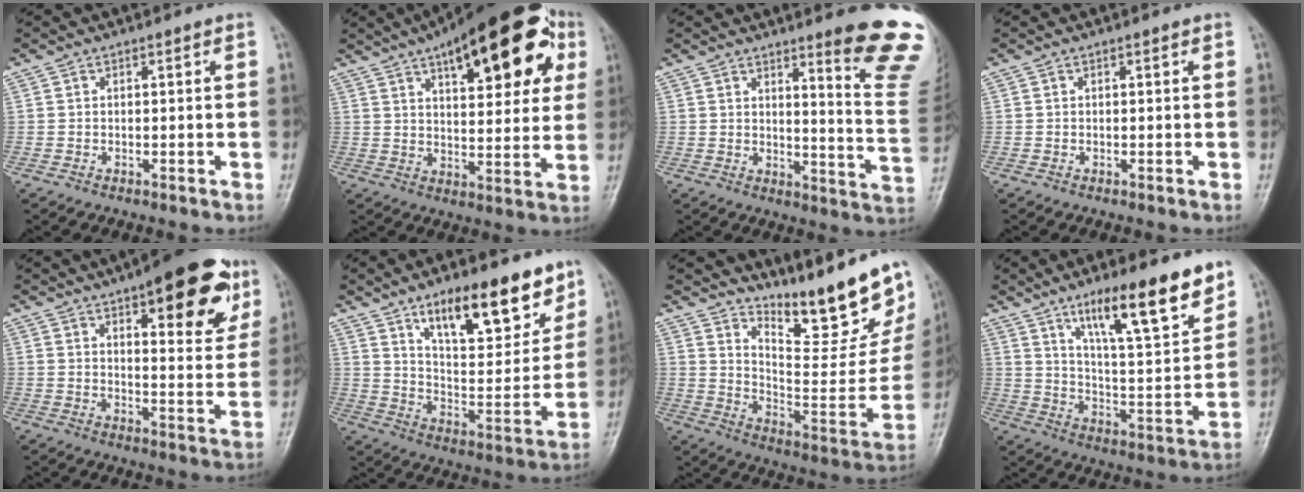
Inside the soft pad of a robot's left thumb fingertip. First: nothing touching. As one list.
[{"total": 24.8, "force": [11.5, 9.7, 19.7], "torque": [-0.248, 0.001, 0.162]}, {"total": 15.2, "force": [10.7, 1.3, 10.8], "torque": [-0.104, -0.095, 0.130]}, {"total": 0.0}, {"total": 18.4, "force": [10.2, 6.6, 13.9], "torque": [-0.142, -0.038, 0.137]}, {"total": 18.4, "force": [11.9, 6.7, 12.3], "torque": [-0.136, -0.072, 0.199]}, {"total": 22.1, "force": [17.3, 4.9, 12.9], "torque": [-0.157, -0.129, 0.256]}, {"total": 17.9, "force": [11.8, 3.6, 13.0], "torque": [-0.177, -0.065, 0.198]}]